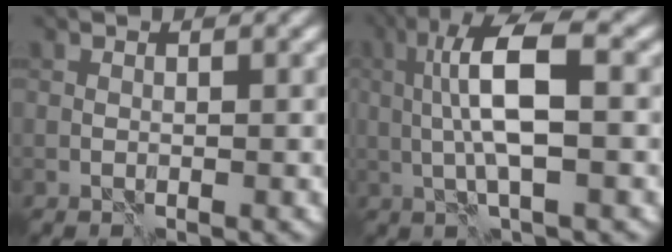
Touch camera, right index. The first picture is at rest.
{"total": 6.9, "force": [0.8, 1.8, 6.6], "torque": [-0.127, 0.017, 0.008]}